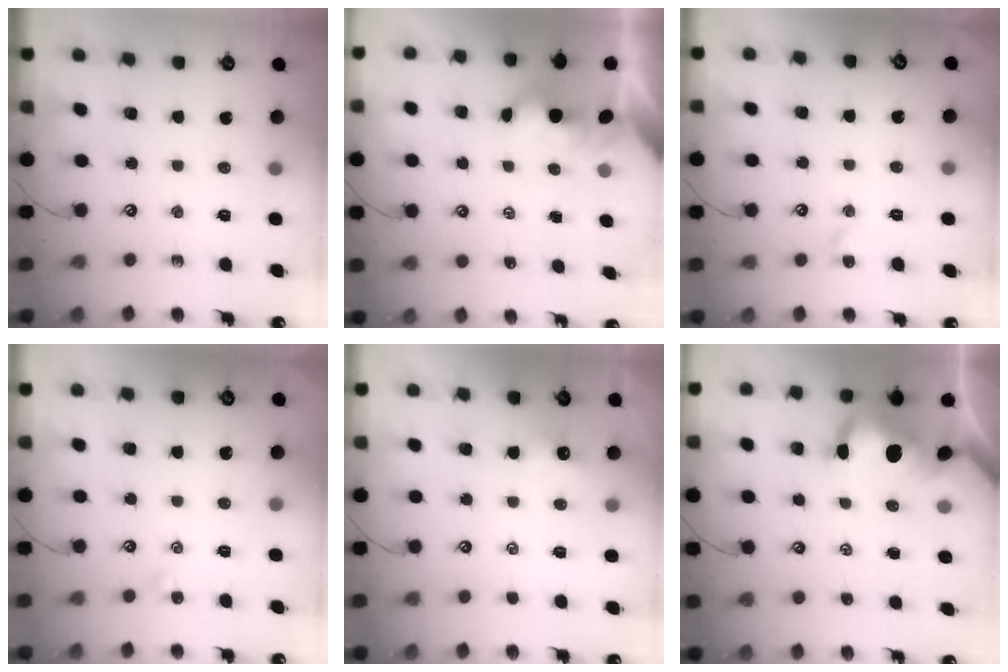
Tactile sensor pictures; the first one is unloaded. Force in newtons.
{"total": 1.6, "press": 1.5, "slide": 0.4}
{"total": 2.2, "press": 2.1, "slide": 0.7}
{"total": 0.0}
{"total": 0.0}
{"total": 8.1, "press": 8.0, "slide": 1.4}